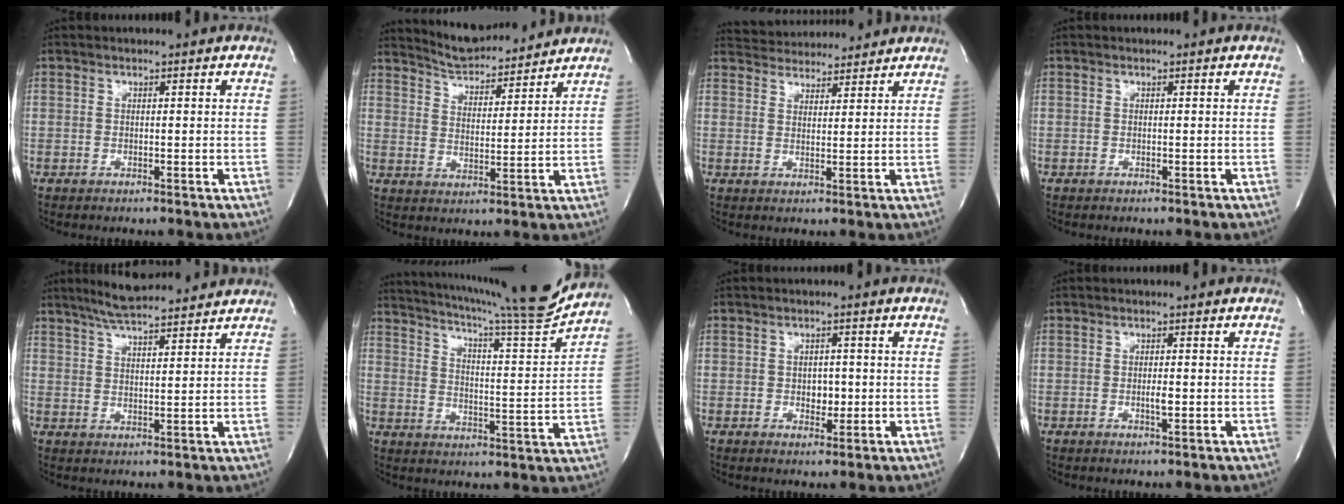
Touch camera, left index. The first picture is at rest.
{"total": 10.3, "force": [10.0, 1.4, 2.2], "torque": [-0.041, 0.008, 0.160]}
{"total": 9.0, "force": [8.7, 1.9, 1.5], "torque": [-0.026, 0.023, 0.127]}
{"total": 0.0}
{"total": 11.5, "force": [10.2, 1.3, 5.2], "torque": [-0.089, 0.020, 0.152]}
{"total": 17.3, "force": [15.7, -0.9, 7.1], "torque": [-0.125, -0.045, 0.218]}
{"total": 2.3, "force": [-0.3, 1.5, 1.7], "torque": [-0.023, 0.000, -0.001]}
{"total": 1.4, "force": [-0.4, 0.2, 1.3], "torque": [-0.026, -0.003, -0.004]}